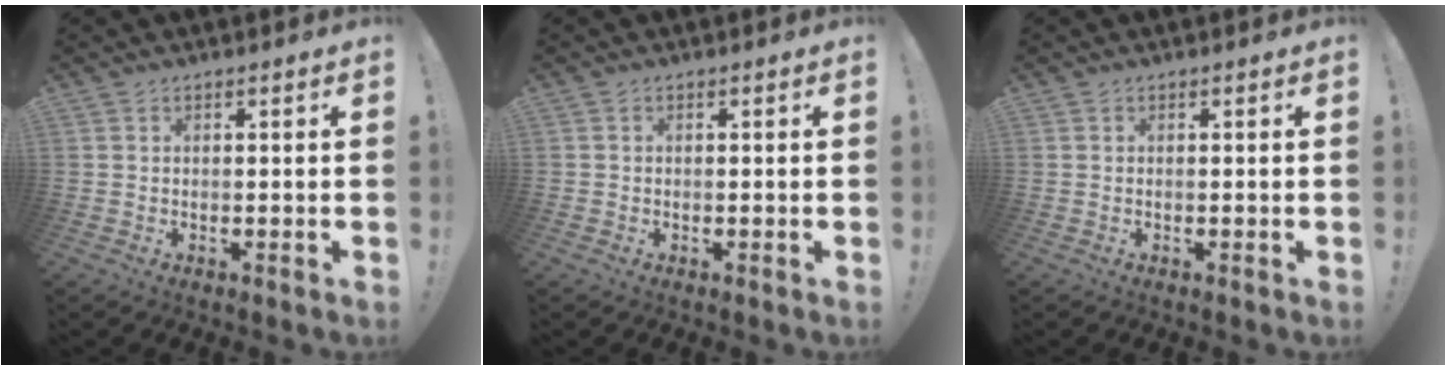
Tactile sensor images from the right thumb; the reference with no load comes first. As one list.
[{"total": 0.6, "force": [-0.2, 0.6, 0.0], "torque": [-0.003, 0.004, -0.003]}, {"total": 0.0}]